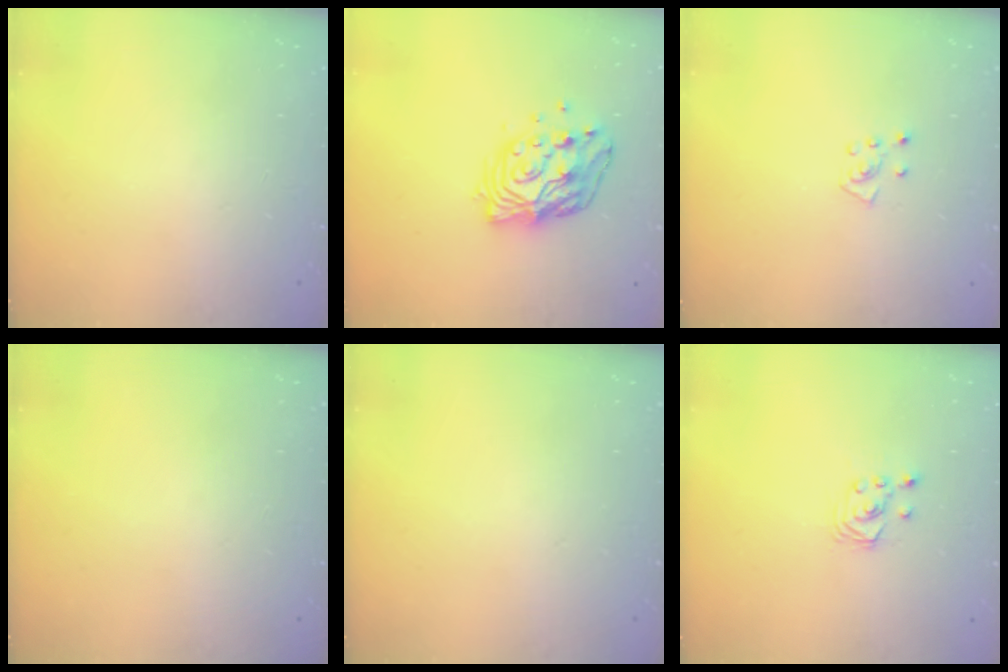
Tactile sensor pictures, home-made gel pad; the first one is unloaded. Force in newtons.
{"total": 14.0, "press": 13.9, "slide": 1.7}
{"total": 5.4, "press": 5.4, "slide": 0.6}
{"total": 0.0}
{"total": 0.0}
{"total": 2.9, "press": 2.8, "slide": 0.3}